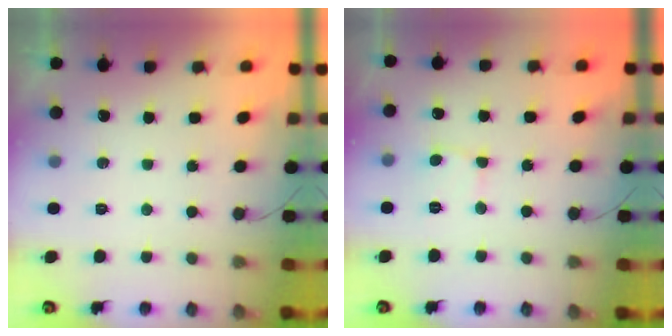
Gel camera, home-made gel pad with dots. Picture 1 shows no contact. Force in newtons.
{"total": 2.6, "press": 2.6, "slide": 0.1}